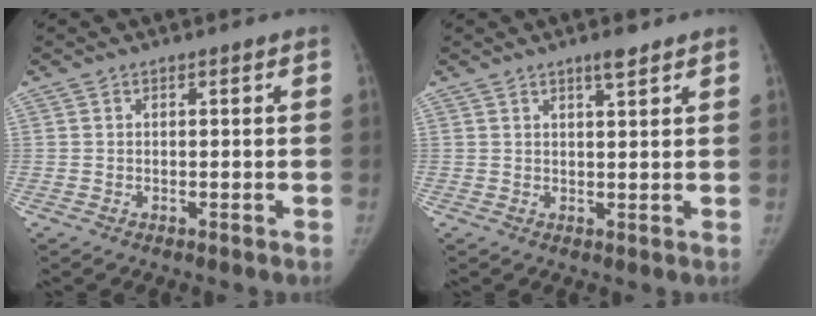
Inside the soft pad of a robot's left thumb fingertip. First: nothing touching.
{"total": 2.8, "force": [2.1, 0.4, 1.9], "torque": [-0.027, -0.015, 0.034]}